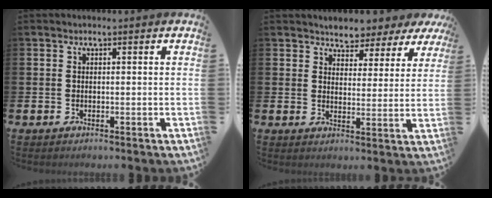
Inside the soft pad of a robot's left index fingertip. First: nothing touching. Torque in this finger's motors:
{"motor_torque": [1.21, -0.93, 0.78, 0.03]}